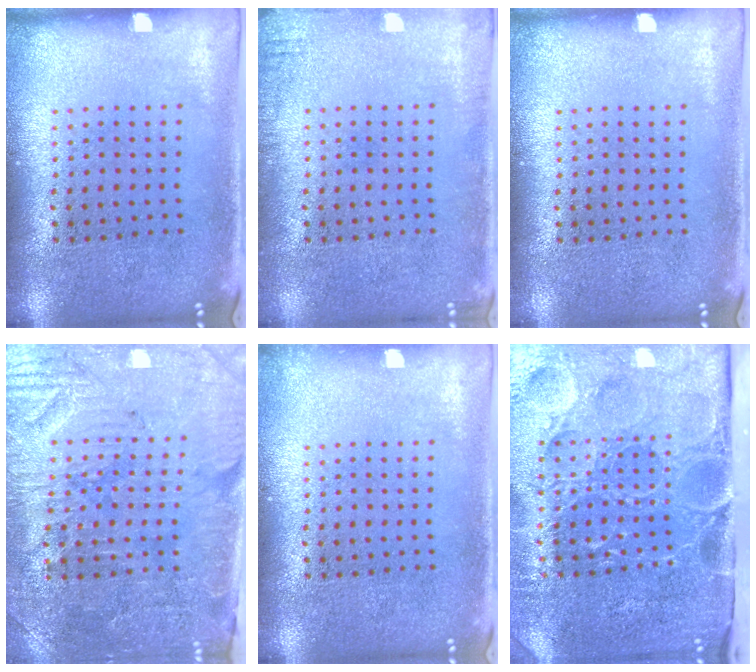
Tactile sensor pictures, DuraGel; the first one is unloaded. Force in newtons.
{"total": 1.3, "press": 1.3, "slide": 0.1}
{"total": 0.0}
{"total": 3.7, "press": 3.4, "slide": 1.5}
{"total": 0.5, "press": 0.5, "slide": 0.2}
{"total": 5.1, "press": 4.3, "slide": 2.8}